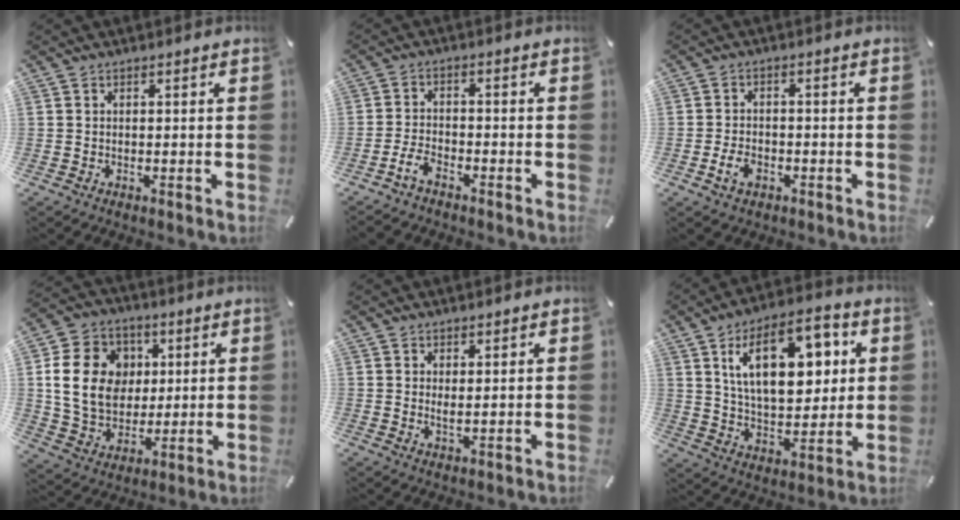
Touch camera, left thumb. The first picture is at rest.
{"total": 4.4, "force": [-3.2, 1.9, 2.3], "torque": [-0.059, 0.011, -0.064]}
{"total": 4.7, "force": [-2.1, 3.1, 2.9], "torque": [-0.069, 0.004, -0.041]}
{"total": 16.0, "force": [2.7, 13.5, 8.1], "torque": [-0.166, 0.011, 0.051]}
{"total": 1.7, "force": [1.0, 0.5, 1.3], "torque": [-0.020, -0.003, 0.015]}
{"total": 19.8, "force": [7.7, 10.4, 15.0], "torque": [-0.240, -0.006, 0.124]}